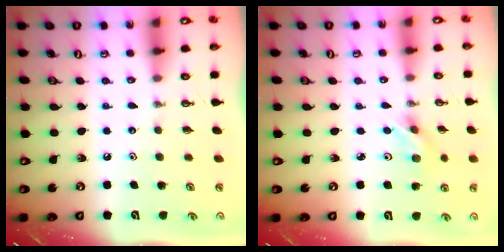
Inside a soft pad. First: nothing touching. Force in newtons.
{"total": 3.4, "press": 3.3, "slide": 0.8}